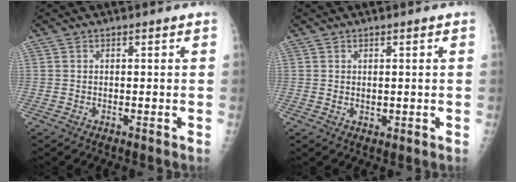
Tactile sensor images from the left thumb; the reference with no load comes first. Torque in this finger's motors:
{"motor_torque": [-0.32, -0.08, -0.19, -0.08, 0.03]}